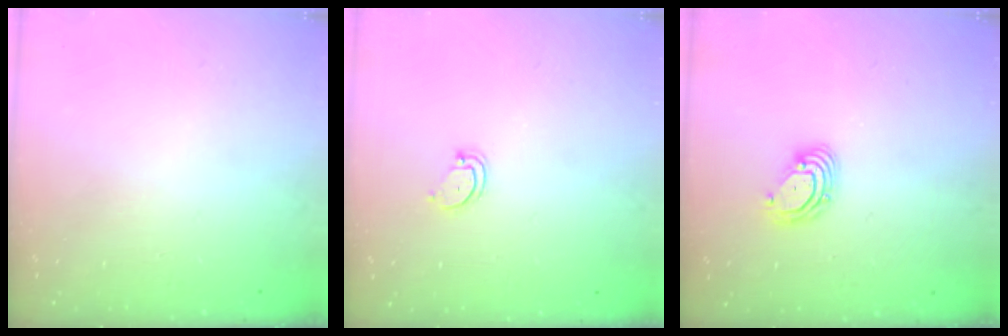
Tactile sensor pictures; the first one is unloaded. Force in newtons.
{"total": 2.8, "press": 2.8, "slide": 0.2}
{"total": 4.9, "press": 4.9, "slide": 0.5}